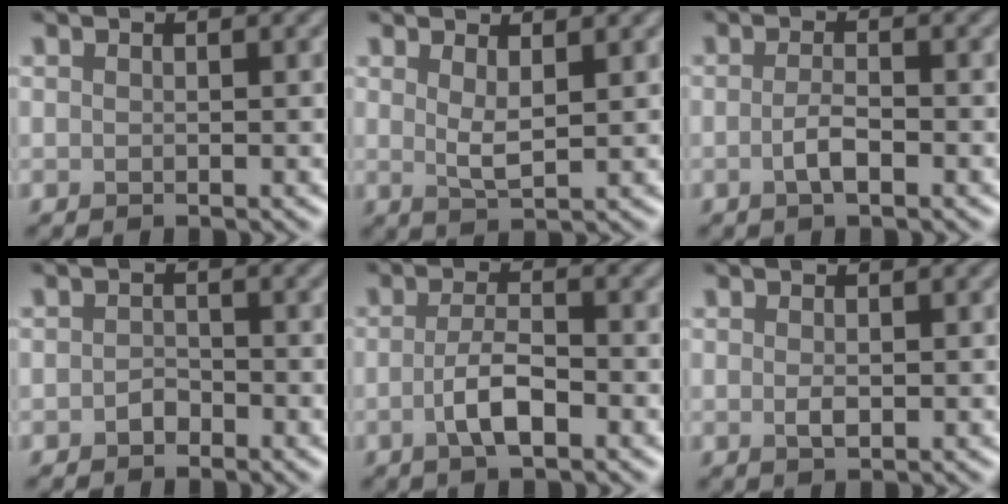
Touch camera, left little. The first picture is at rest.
{"total": 2.0, "force": [1.1, 0.5, 1.7], "torque": [-0.032, -0.007, 0.022]}
{"total": 1.8, "force": [-0.6, 0.5, 1.6], "torque": [-0.033, 0.001, -0.016]}
{"total": 1.1, "force": [-0.7, 0.7, 0.5], "torque": [-0.008, 0.002, -0.015]}
{"total": 3.2, "force": [-1.1, 1.0, 2.8], "torque": [-0.057, 0.002, -0.025]}
{"total": 1.0, "force": [0.0, 0.5, 0.9], "torque": [-0.020, -0.003, 0.000]}